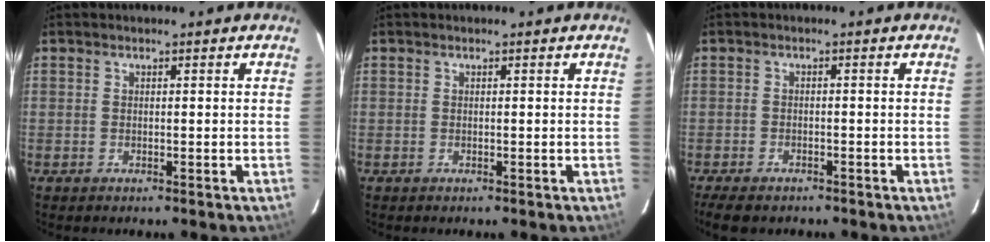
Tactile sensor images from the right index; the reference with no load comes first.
{"total": 0.0}
{"total": 6.3, "force": [-5.0, 2.6, 2.9], "torque": [-0.075, -0.015, -0.083]}